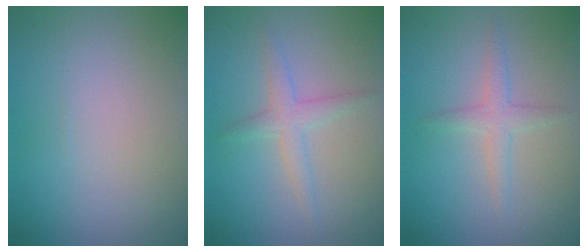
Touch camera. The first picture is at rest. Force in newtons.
{"total": 2.2, "press": 2.2, "slide": 0.1}
{"total": 1.8, "press": 1.8, "slide": 0.1}